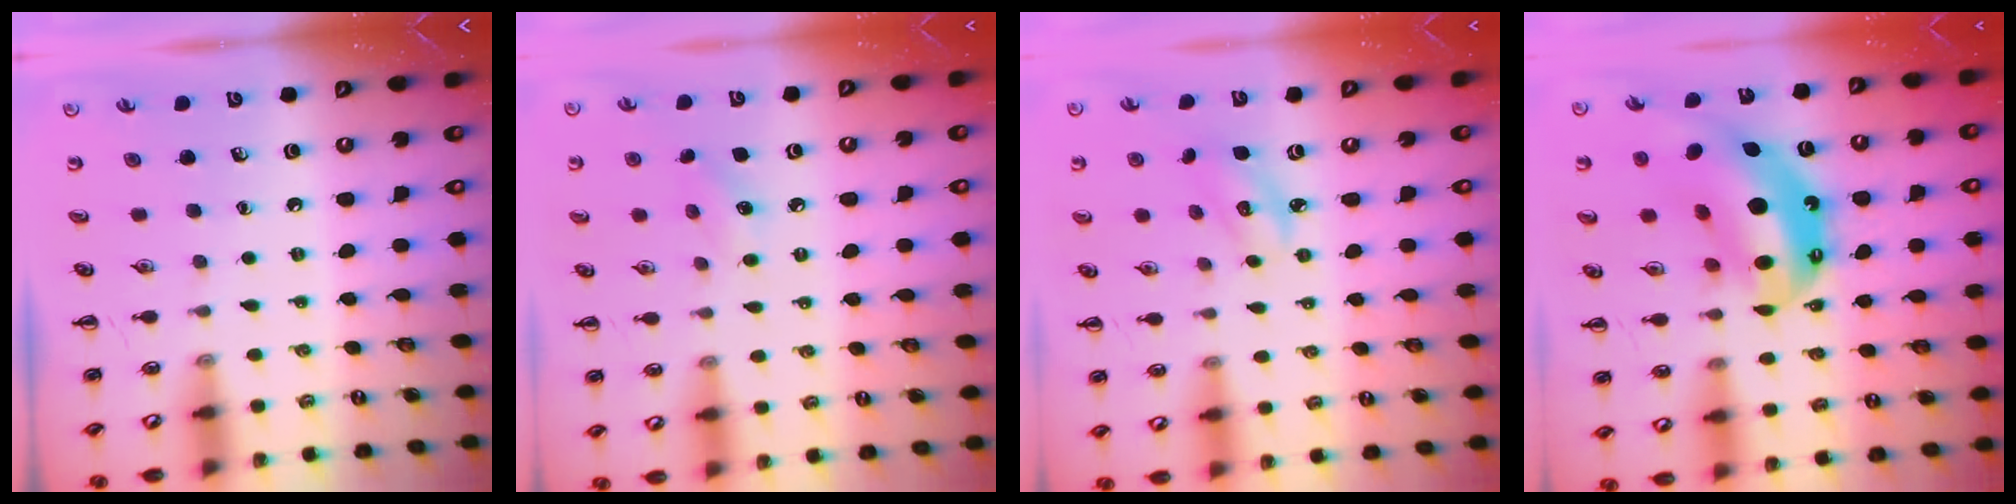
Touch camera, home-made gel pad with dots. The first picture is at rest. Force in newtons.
{"total": 5.2, "press": 5.0, "slide": 1.4}
{"total": 2.9, "press": 2.8, "slide": 0.6}
{"total": 18.0, "press": 17.3, "slide": 5.0}